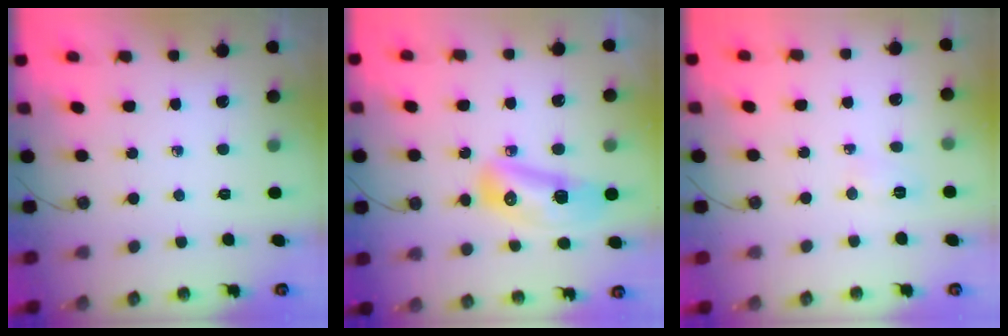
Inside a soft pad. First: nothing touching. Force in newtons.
{"total": 12.1, "press": 12.1, "slide": 1.4}
{"total": 3.5, "press": 3.4, "slide": 0.4}